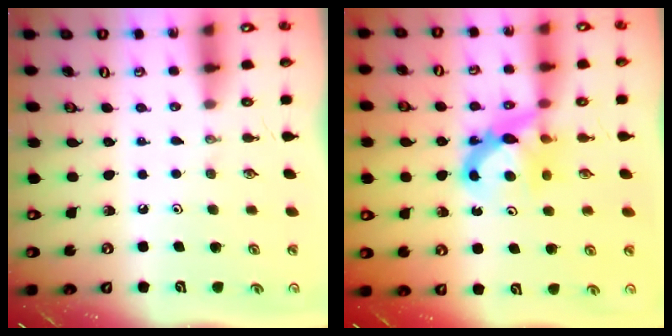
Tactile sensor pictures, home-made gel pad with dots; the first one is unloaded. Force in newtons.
{"total": 7.2, "press": 7.2, "slide": 0.6}